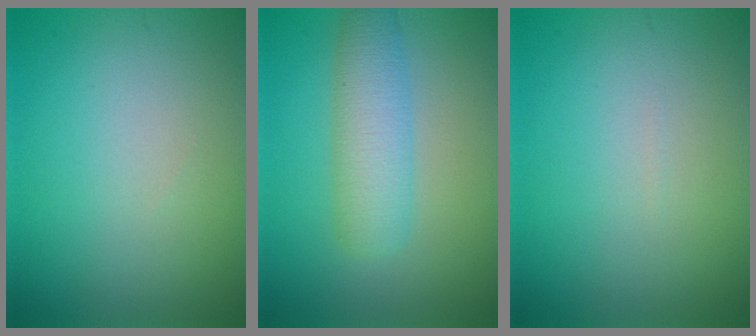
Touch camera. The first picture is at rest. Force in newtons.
{"total": 4.2, "press": 4.2, "slide": 0.0}
{"total": 0.0}